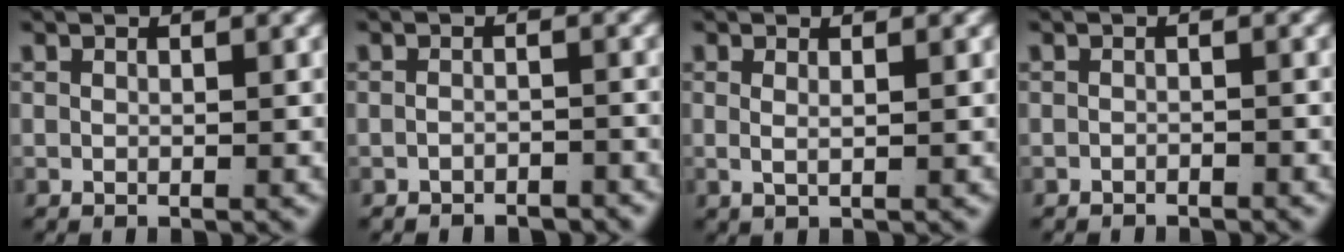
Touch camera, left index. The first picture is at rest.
{"total": 2.2, "force": [-2.2, 0.0, 0.2], "torque": [-0.003, -0.010, -0.032]}
{"total": 1.1, "force": [0.4, -0.3, 0.9], "torque": [-0.027, -0.014, 0.017]}
{"total": 1.1, "force": [-1.1, -0.3, -0.1], "torque": [-0.003, -0.008, -0.014]}